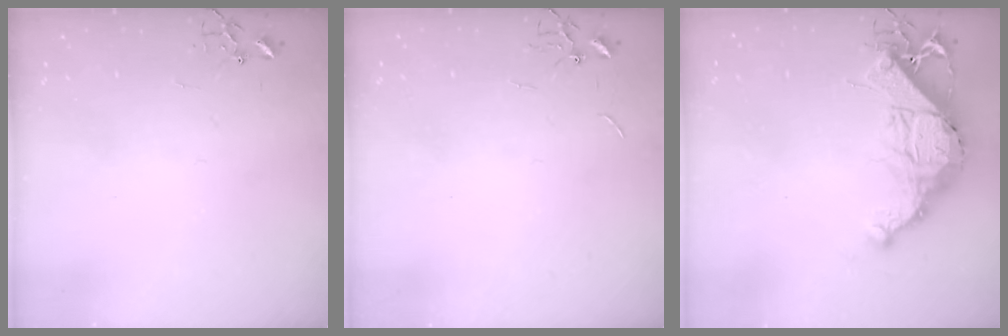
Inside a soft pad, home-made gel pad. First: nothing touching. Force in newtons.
{"total": 0.7, "press": 0.7, "slide": 0.1}
{"total": 15.2, "press": 15.1, "slide": 1.2}